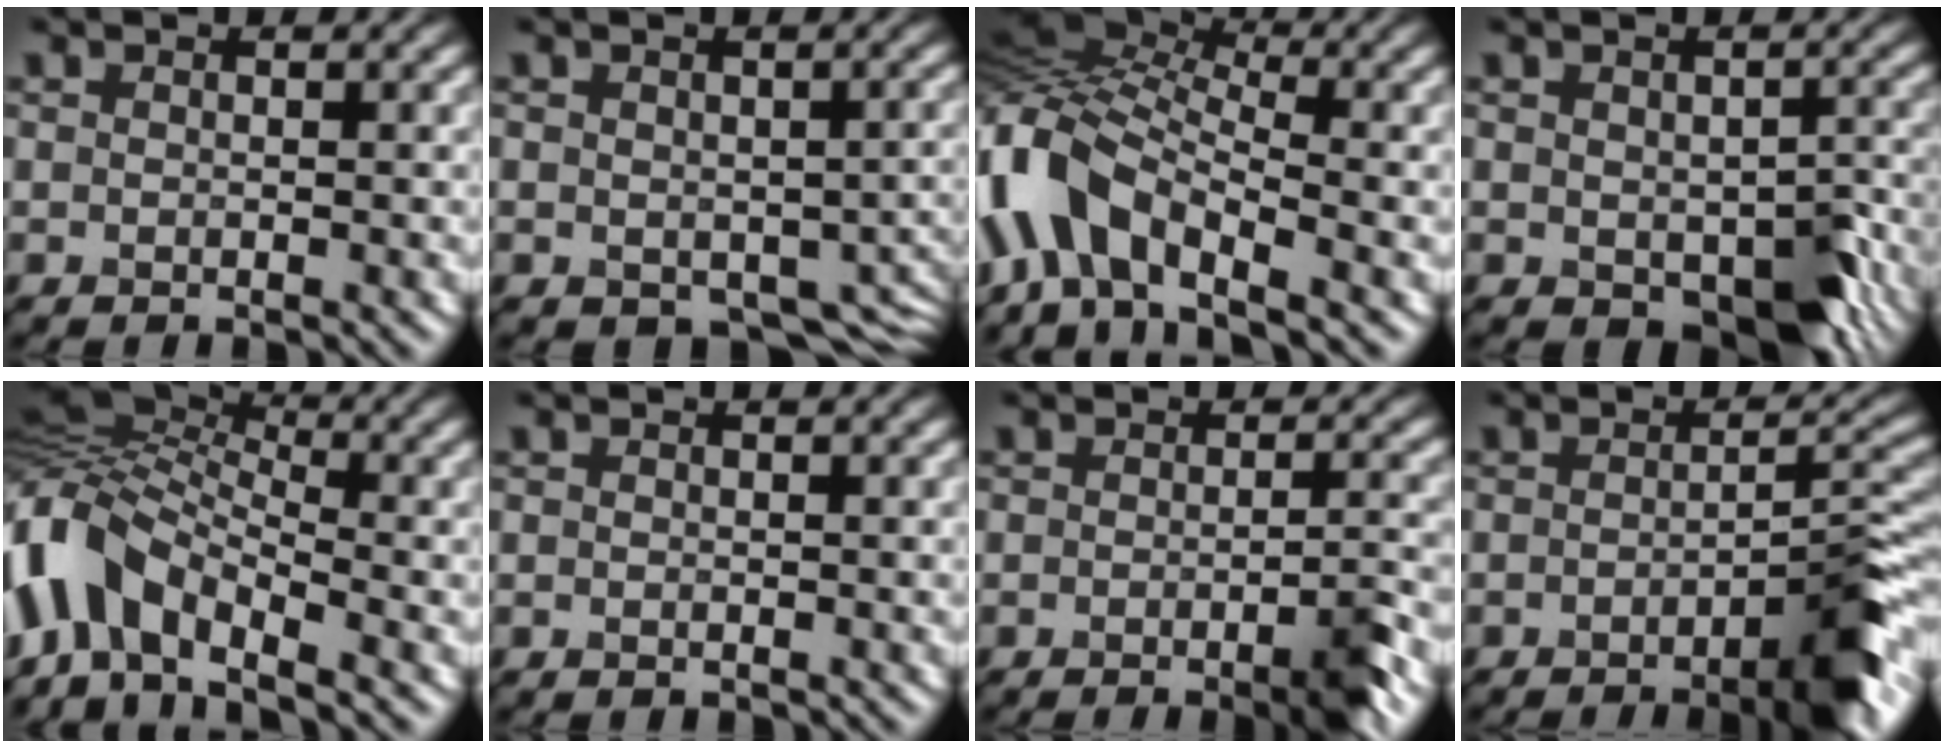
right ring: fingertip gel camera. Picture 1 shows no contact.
{"total": 5.0, "force": [-1.6, 3.1, 3.5], "torque": [-0.048, -0.021, -0.016]}
{"total": 9.5, "force": [-3.8, 4.9, 7.2], "torque": [-0.132, 0.021, -0.093]}
{"total": 5.6, "force": [-1.8, 3.1, 4.2], "torque": [-0.062, -0.018, -0.013]}
{"total": 9.3, "force": [-4.4, 5.4, 6.2], "torque": [-0.117, 0.014, -0.104]}
{"total": 0.0}
{"total": 3.6, "force": [-1.6, 0.7, 3.2], "torque": [-0.036, -0.004, -0.030]}
{"total": 6.1, "force": [-3.2, 1.1, 5.1], "torque": [-0.057, 0.009, -0.050]}